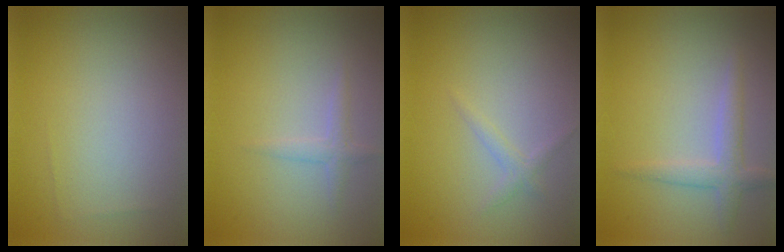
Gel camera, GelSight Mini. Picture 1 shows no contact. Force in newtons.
{"total": 1.1, "press": 1.1, "slide": 0.1}
{"total": 1.0, "press": 1.0, "slide": 0.0}
{"total": 2.1, "press": 2.1, "slide": 0.1}